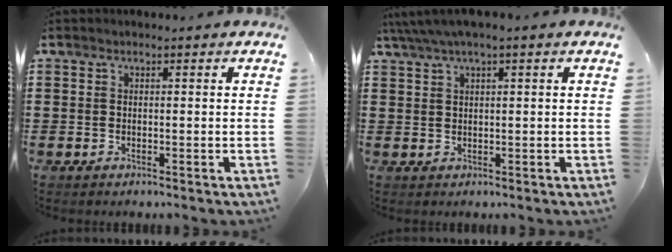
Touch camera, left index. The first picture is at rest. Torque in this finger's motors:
{"motor_torque": [1.82, -0.32, 0.75, 0.21]}